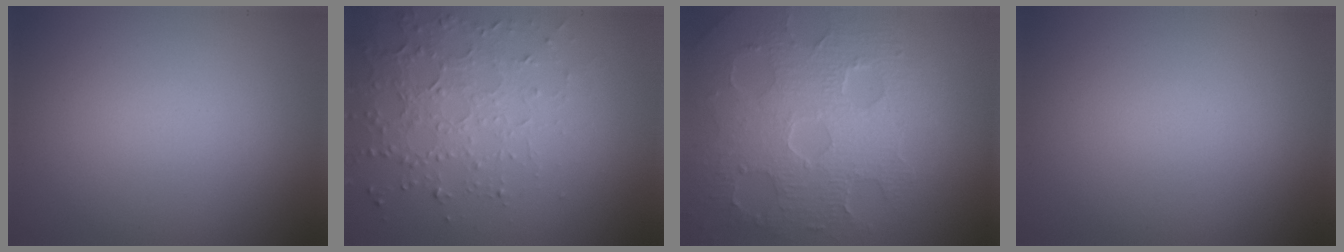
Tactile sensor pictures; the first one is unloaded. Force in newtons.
{"total": 3.9, "press": 3.0, "slide": 2.5}
{"total": 8.9, "press": 6.0, "slide": 6.5}
{"total": 0.0}